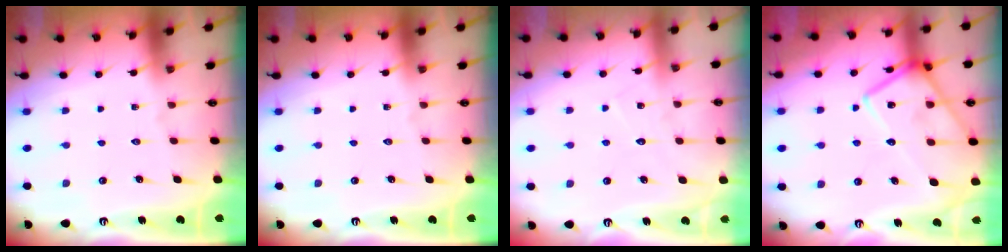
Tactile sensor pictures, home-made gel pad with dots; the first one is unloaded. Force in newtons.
{"total": 0.0}
{"total": 6.8, "press": 6.8, "slide": 0.4}
{"total": 19.2, "press": 19.2, "slide": 1.2}